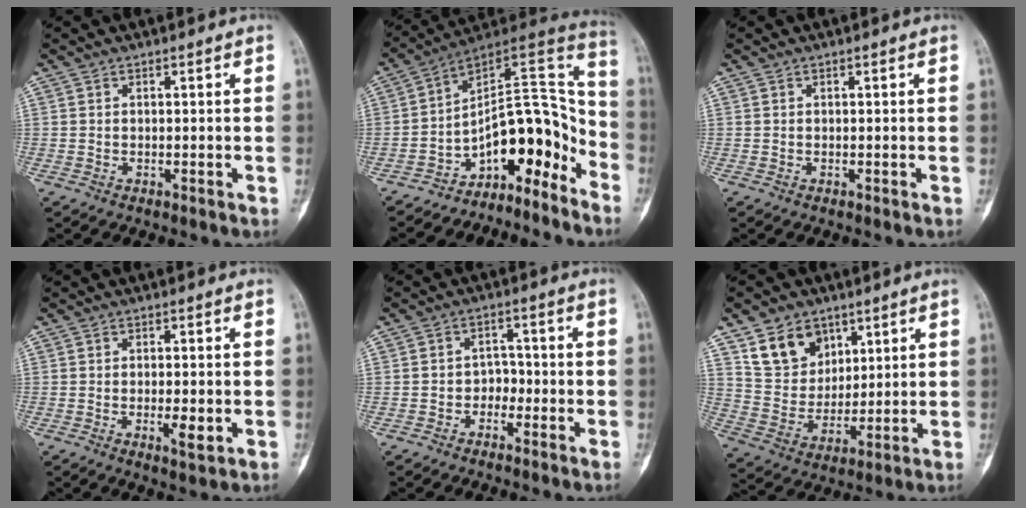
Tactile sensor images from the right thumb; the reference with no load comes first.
{"total": 14.4, "force": [-9.3, 6.9, 8.6], "torque": [-0.080, 0.146, -0.150]}
{"total": 0.0}
{"total": 3.9, "force": [-0.9, 1.3, 3.5], "torque": [-0.058, -0.006, -0.013]}
{"total": 3.4, "force": [-1.6, 2.7, 1.4], "torque": [0.000, 0.020, -0.034]}
{"total": 11.4, "force": [6.6, 8.4, 4.2], "torque": [-0.046, -0.038, 0.132]}